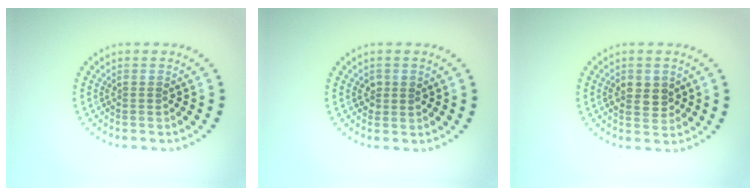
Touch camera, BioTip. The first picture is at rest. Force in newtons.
{"total": 1.3, "press": 1.3, "slide": 0.1}
{"total": 2.7, "press": 2.7, "slide": 0.4}